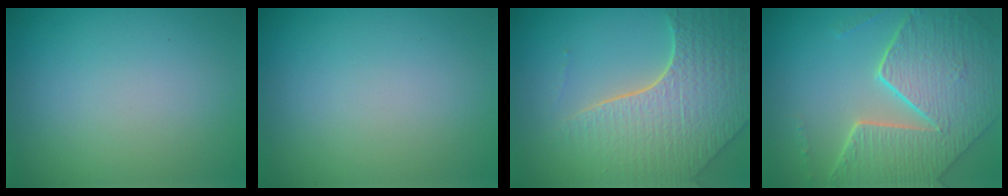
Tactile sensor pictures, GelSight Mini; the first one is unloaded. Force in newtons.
{"total": 0.0}
{"total": 8.2, "press": 5.9, "slide": 5.8}
{"total": 8.1, "press": 5.9, "slide": 5.5}